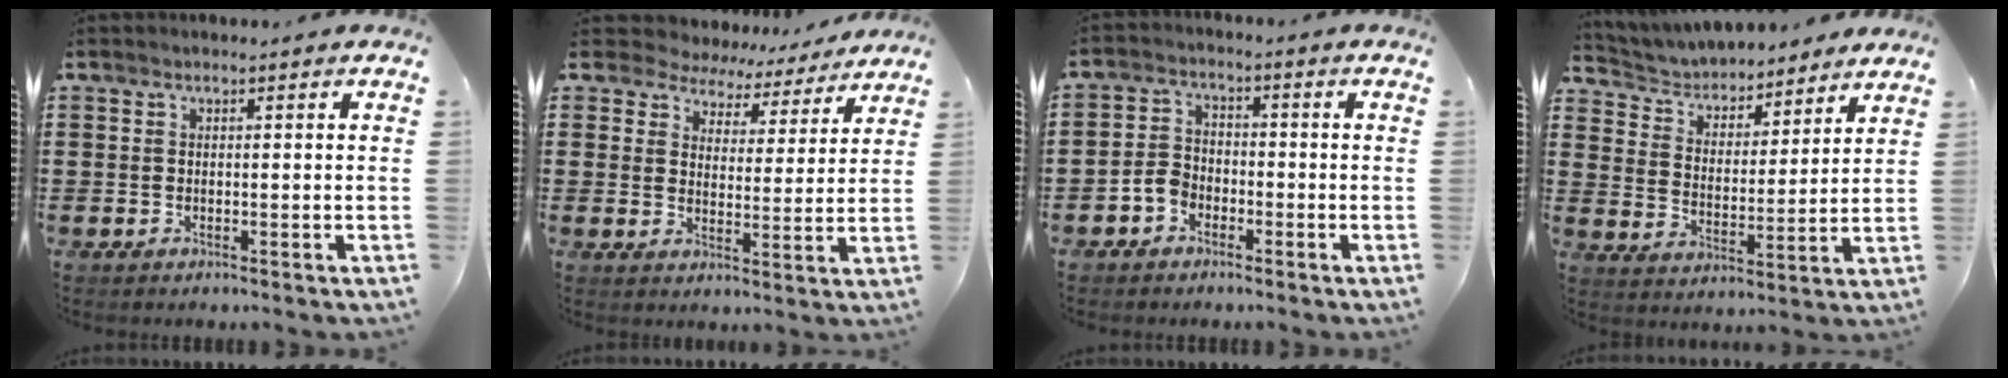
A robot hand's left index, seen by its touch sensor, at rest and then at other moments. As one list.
[{"total": 5.4, "force": [5.1, 1.8, 0.0], "torque": [-0.024, -0.032, 0.089]}, {"total": 3.3, "force": [-2.2, 2.2, 1.2], "torque": [-0.033, 0.008, -0.047]}, {"total": 4.8, "force": [4.7, 1.1, 0.2], "torque": [-0.032, -0.031, 0.078]}]